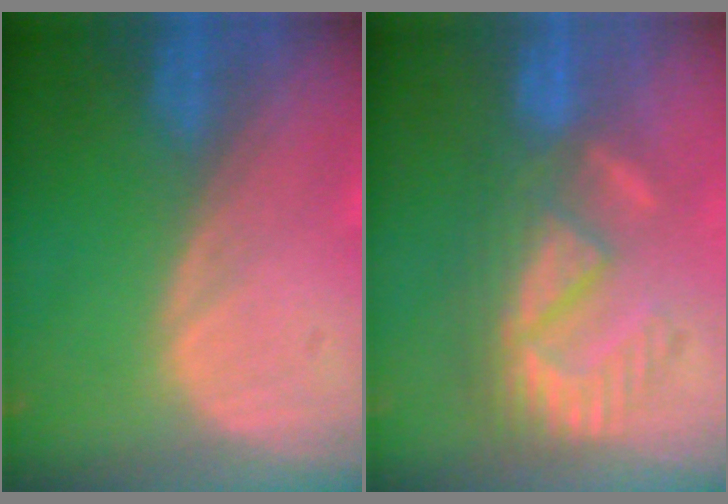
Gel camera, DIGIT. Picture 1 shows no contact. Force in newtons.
{"total": 9.4, "press": 8.1, "slide": 4.6}